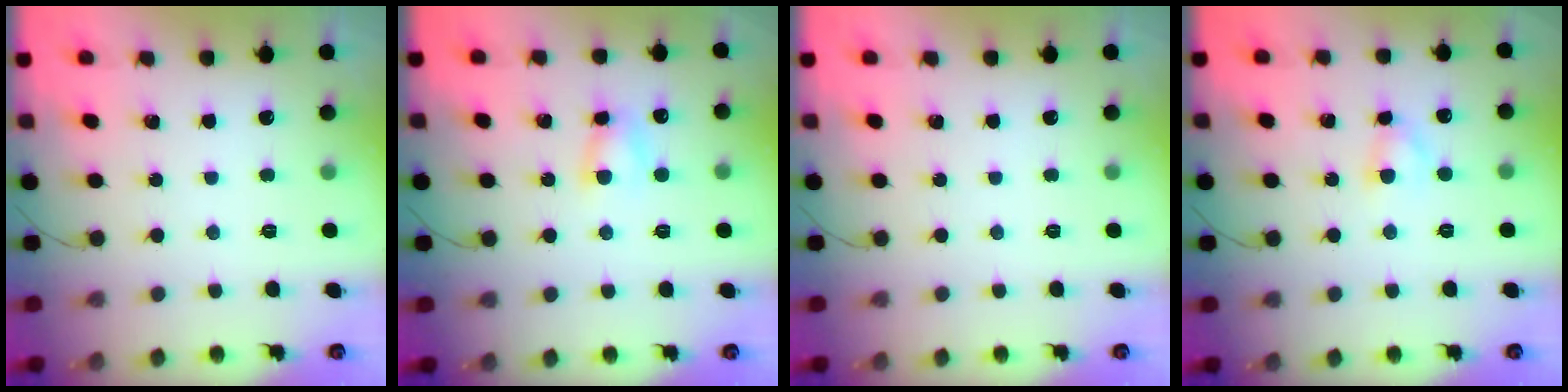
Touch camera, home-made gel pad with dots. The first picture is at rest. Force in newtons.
{"total": 4.9, "press": 4.8, "slide": 0.8}
{"total": 0.0}
{"total": 3.4, "press": 3.2, "slide": 1.1}